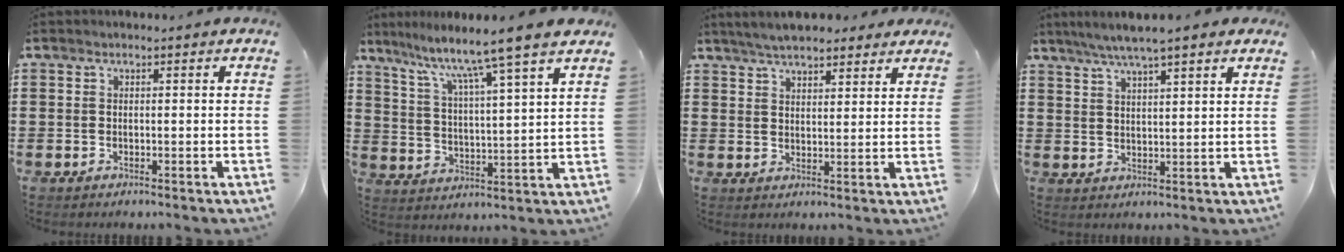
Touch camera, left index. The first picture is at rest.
{"total": 8.2, "force": [6.7, -1.2, 4.5], "torque": [-0.108, -0.050, 0.100]}
{"total": 5.1, "force": [4.7, 1.4, 1.6], "torque": [-0.046, -0.004, 0.088]}
{"total": 5.1, "force": [4.1, 0.2, 3.0], "torque": [-0.068, -0.008, 0.072]}